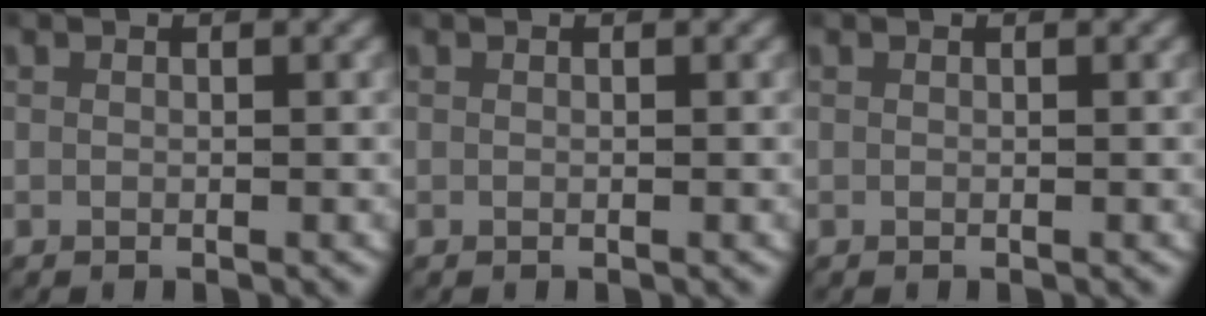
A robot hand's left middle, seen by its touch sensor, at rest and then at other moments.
{"total": 0.0}
{"total": 0.0}